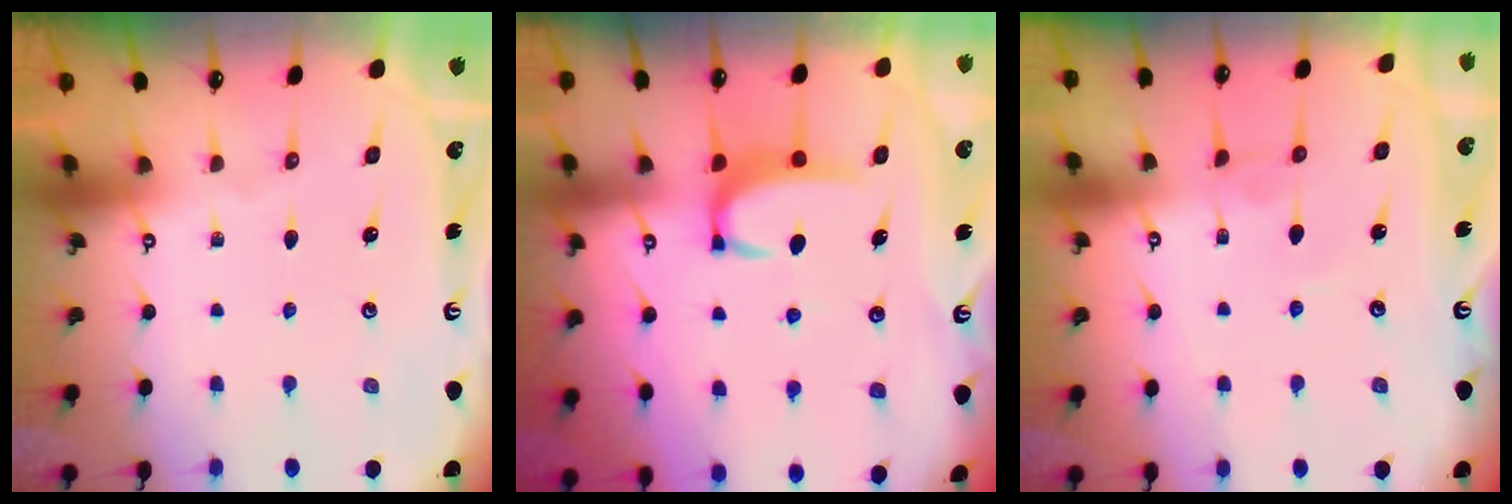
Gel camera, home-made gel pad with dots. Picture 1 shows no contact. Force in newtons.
{"total": 3.3, "press": 3.3, "slide": 0.5}
{"total": 1.3, "press": 1.3, "slide": 0.3}